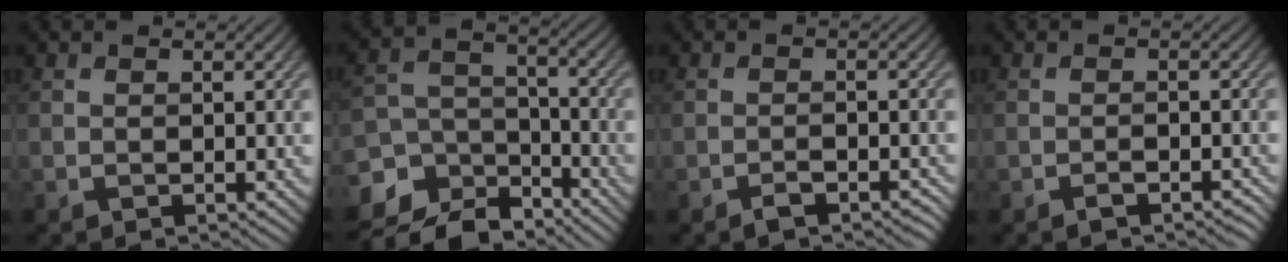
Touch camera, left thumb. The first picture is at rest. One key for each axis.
{"total": 12.4, "fx": -10.0, "fy": 6.4, "fz": 3.5, "tx": -0.100, "ty": -0.018, "tz": -0.146}
{"total": 2.0, "fx": -1.5, "fy": 0.5, "fz": 1.2, "tx": -0.016, "ty": 0.002, "tz": -0.025}
{"total": 1.6, "fx": -1.2, "fy": 0.4, "fz": 1.0, "tx": -0.013, "ty": 0.002, "tz": -0.019}